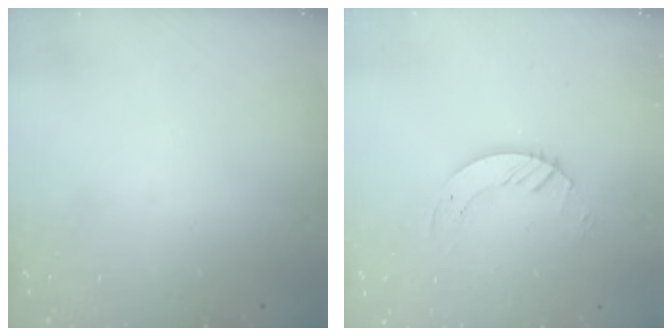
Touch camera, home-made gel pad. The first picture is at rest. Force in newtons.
{"total": 4.0, "press": 4.0, "slide": 0.3}